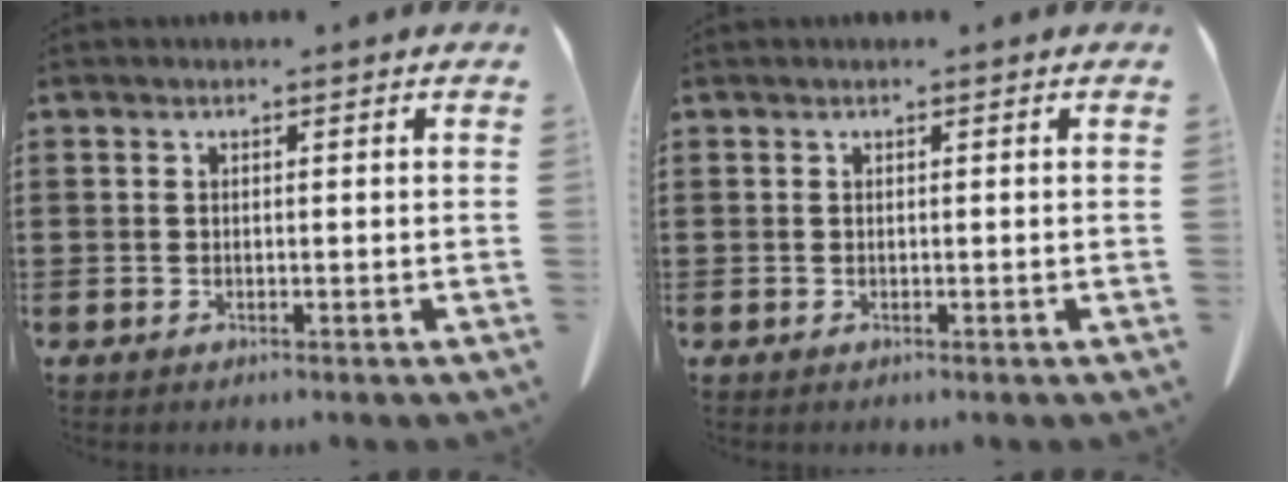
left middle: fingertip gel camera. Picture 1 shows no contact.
{"total": 0.0}